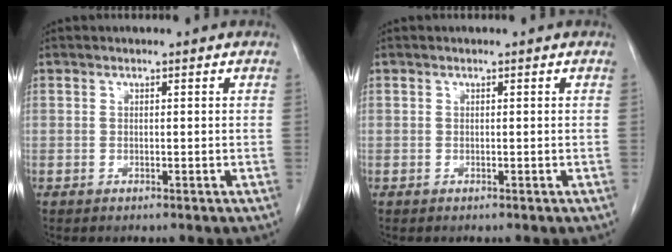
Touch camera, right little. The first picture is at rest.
{"total": 0.0}